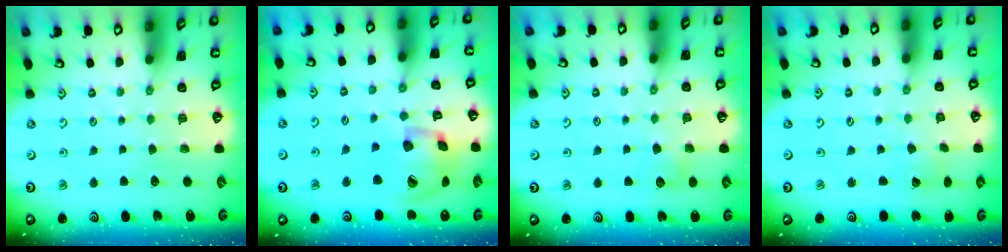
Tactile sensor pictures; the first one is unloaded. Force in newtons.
{"total": 21.5, "press": 21.2, "slide": 3.3}
{"total": 5.2, "press": 5.2, "slide": 0.6}
{"total": 2.9, "press": 2.9, "slide": 0.3}